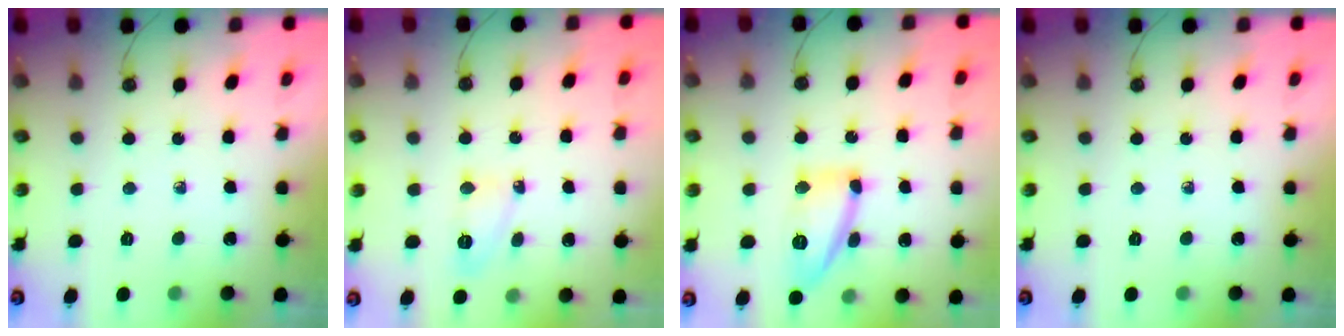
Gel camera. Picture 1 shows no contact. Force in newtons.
{"total": 6.1, "press": 6.1, "slide": 0.4}
{"total": 12.7, "press": 12.7, "slide": 1.1}
{"total": 0.0}